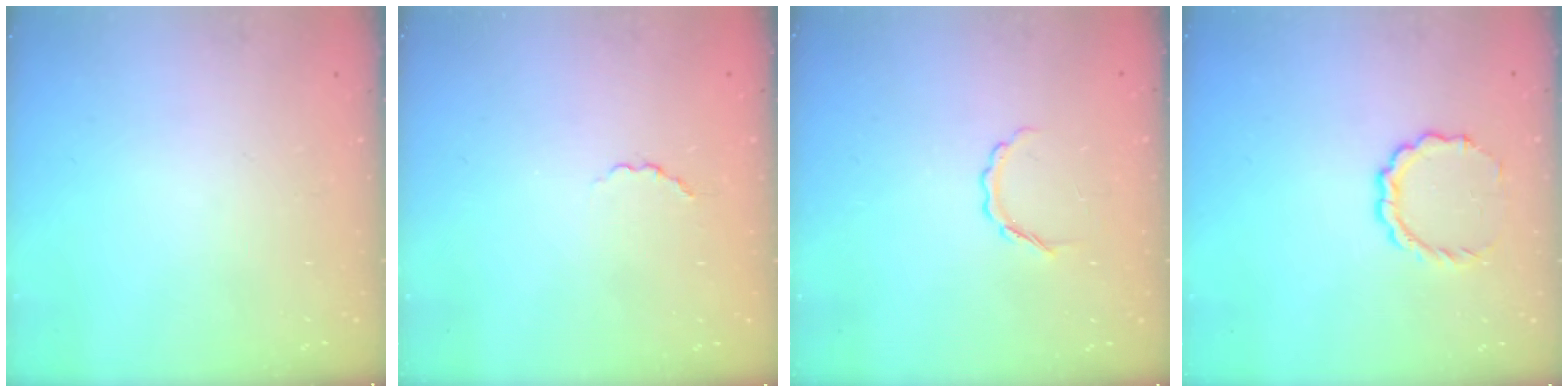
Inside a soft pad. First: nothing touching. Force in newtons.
{"total": 2.2, "press": 2.0, "slide": 0.8}
{"total": 3.8, "press": 3.7, "slide": 0.8}
{"total": 7.0, "press": 6.8, "slide": 1.4}